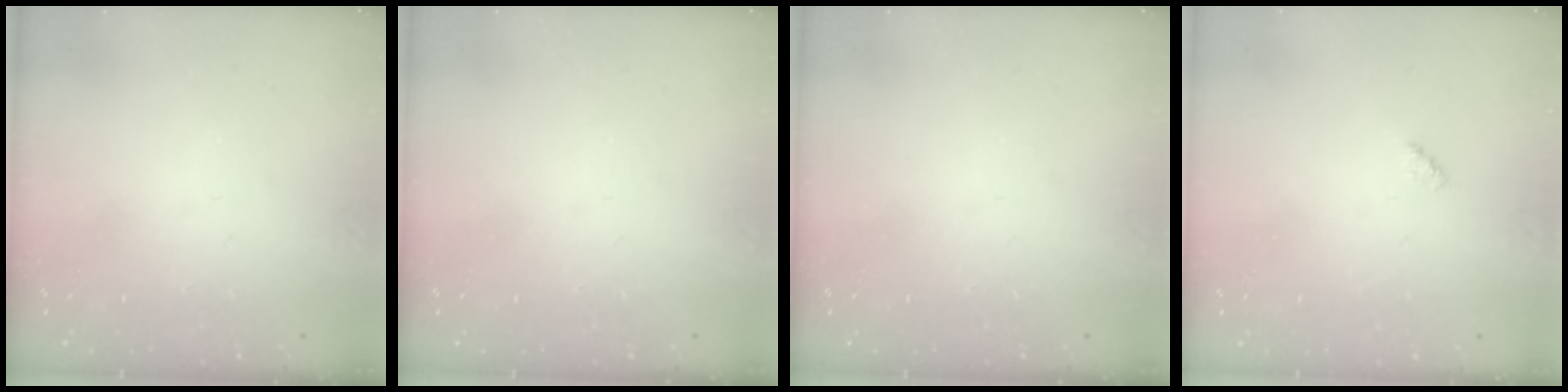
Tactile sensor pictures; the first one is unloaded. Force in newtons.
{"total": 0.0}
{"total": 0.0}
{"total": 2.4, "press": 2.4, "slide": 0.4}